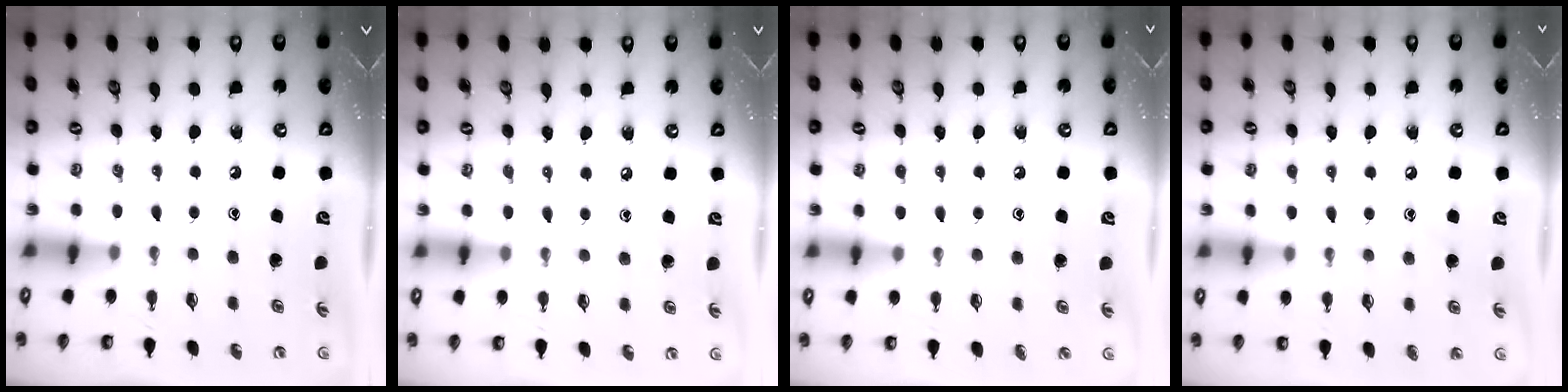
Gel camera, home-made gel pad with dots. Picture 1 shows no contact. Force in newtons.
{"total": 2.8, "press": 2.8, "slide": 0.3}
{"total": 6.1, "press": 6.1, "slide": 0.7}
{"total": 6.0, "press": 5.9, "slide": 0.8}